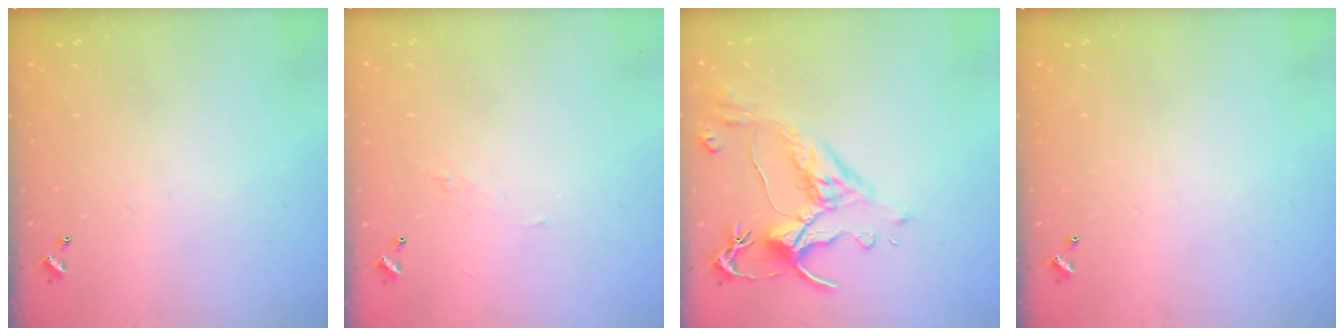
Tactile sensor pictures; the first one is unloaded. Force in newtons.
{"total": 2.0, "press": 1.9, "slide": 0.5}
{"total": 3.1, "press": 2.7, "slide": 1.4}
{"total": 0.0}